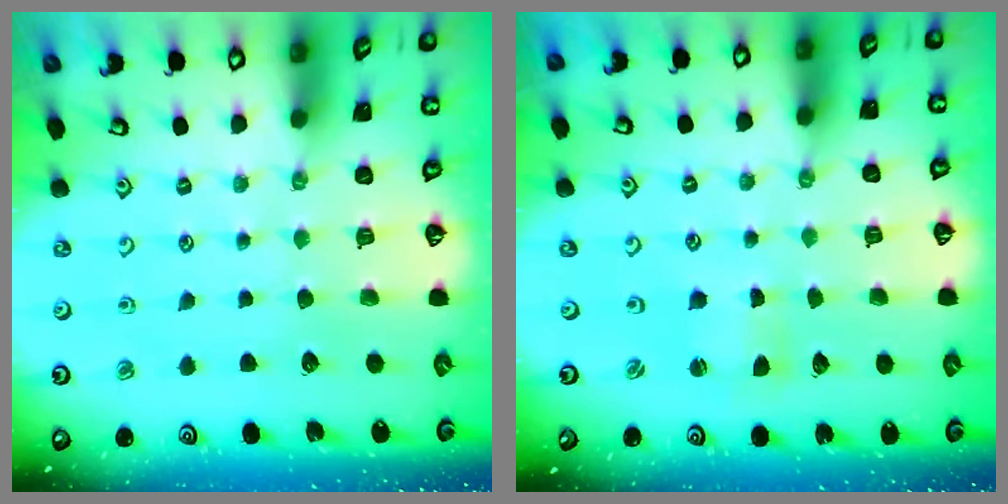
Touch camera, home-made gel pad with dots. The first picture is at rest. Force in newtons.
{"total": 1.2, "press": 1.2, "slide": 0.3}